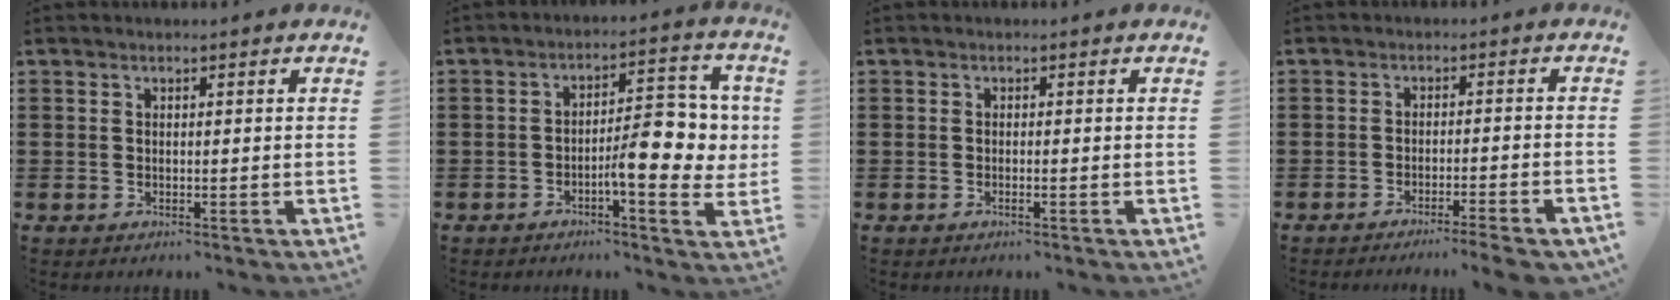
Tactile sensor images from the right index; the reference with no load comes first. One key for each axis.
{"total": 8.6, "fx": -1.1, "fy": 3.1, "fz": 7.9, "tx": -0.096, "ty": -0.006, "tz": -0.025}
{"total": 0.6, "fx": -0.4, "fy": 0.0, "fz": 0.5, "tx": -0.009, "ty": -0.002, "tz": -0.007}
{"total": 3.4, "fx": -3.0, "fy": -0.3, "fz": 1.7, "tx": -0.027, "ty": -0.007, "tz": -0.057}